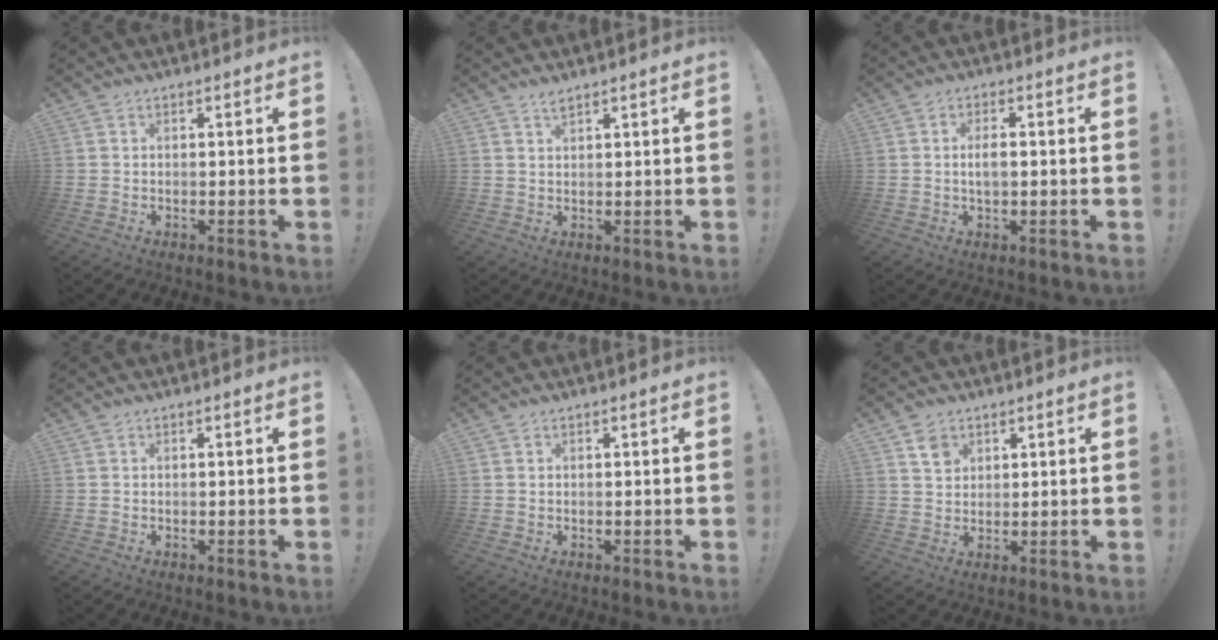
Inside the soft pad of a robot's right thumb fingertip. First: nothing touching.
{"total": 3.2, "force": [2.7, 0.7, 1.7], "torque": [-0.031, -0.016, 0.047]}
{"total": 3.4, "force": [0.0, 1.3, 3.2], "torque": [-0.059, 0.000, -0.005]}
{"total": 0.0}
{"total": 0.0}
{"total": 4.6, "force": [2.7, 3.5, 1.2], "torque": [-0.006, -0.012, 0.049]}